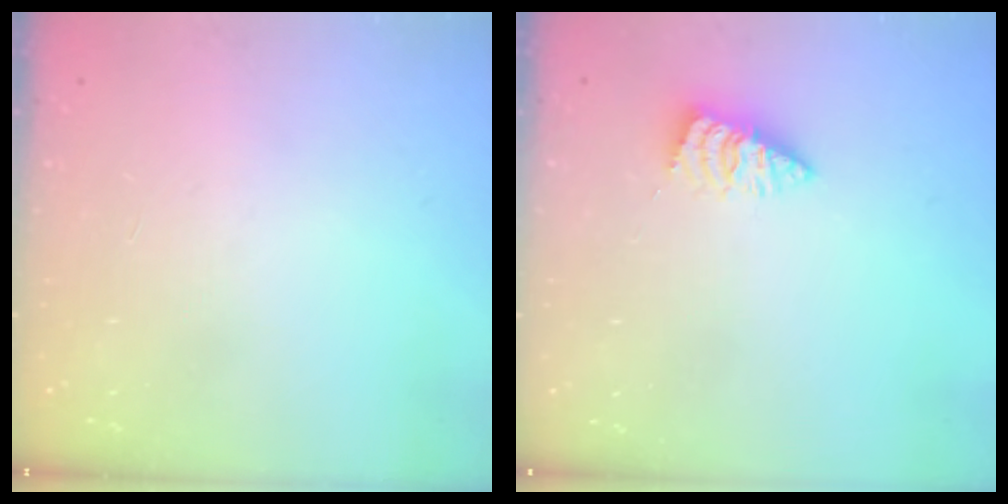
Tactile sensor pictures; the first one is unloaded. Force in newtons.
{"total": 2.3, "press": 2.3, "slide": 0.1}